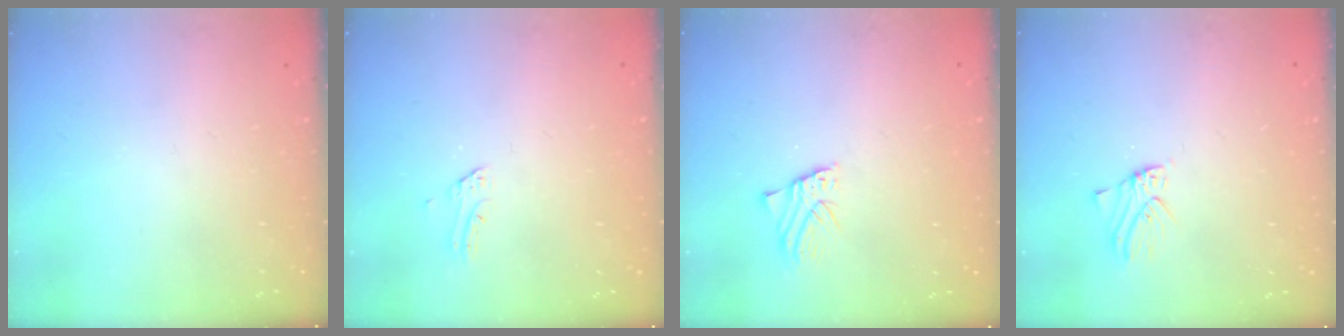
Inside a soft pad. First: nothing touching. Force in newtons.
{"total": 1.4, "press": 1.4, "slide": 0.1}
{"total": 1.5, "press": 1.5, "slide": 0.0}
{"total": 1.7, "press": 1.7, "slide": 0.2}